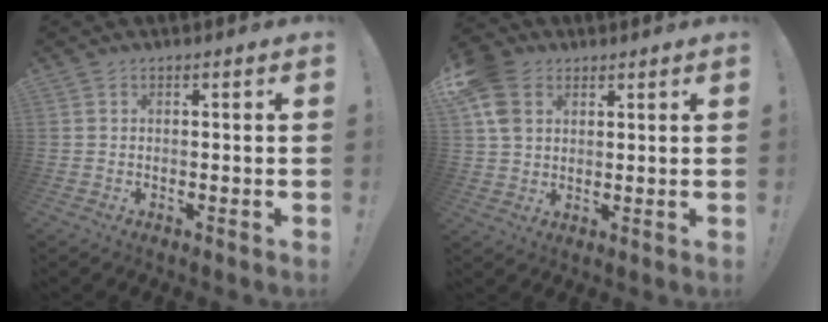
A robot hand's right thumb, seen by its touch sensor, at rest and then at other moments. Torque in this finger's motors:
{"motor_torque": [0.83, 0.97, -0.14, 0.21, -0.20]}